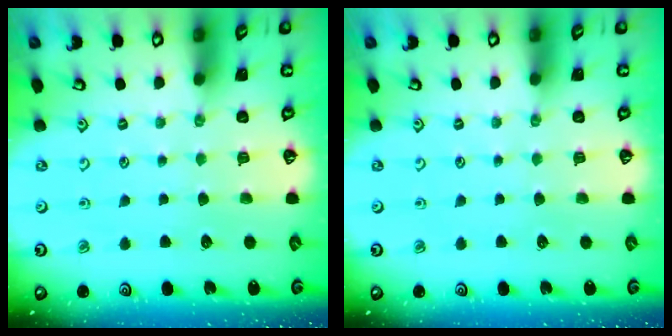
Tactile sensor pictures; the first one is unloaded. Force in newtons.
{"total": 0.0}